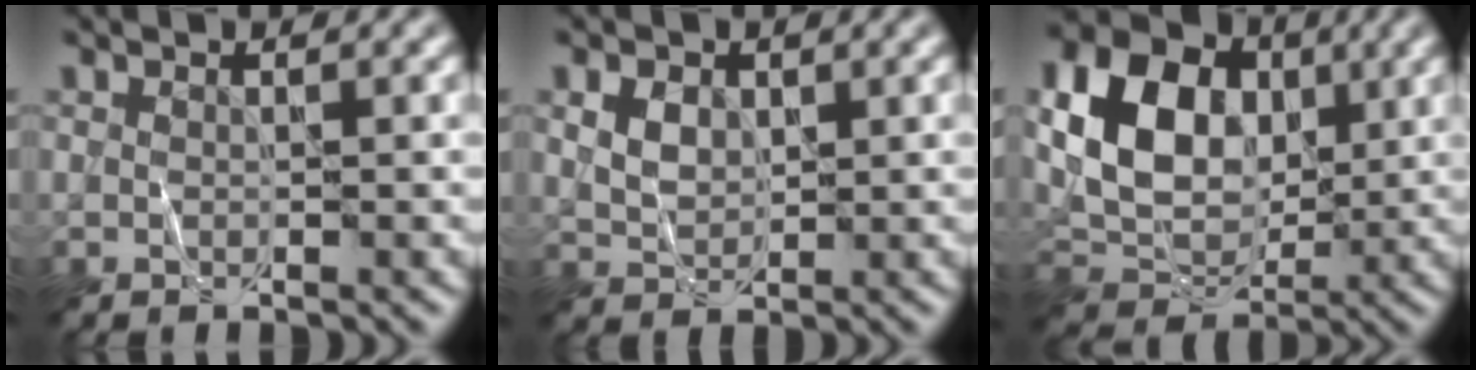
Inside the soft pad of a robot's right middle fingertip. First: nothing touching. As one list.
[{"total": 2.4, "force": [0.8, 1.7, 1.4], "torque": [-0.030, 0.000, 0.017]}, {"total": 9.3, "force": [1.9, 6.8, 6.1], "torque": [-0.126, -0.001, 0.030]}]